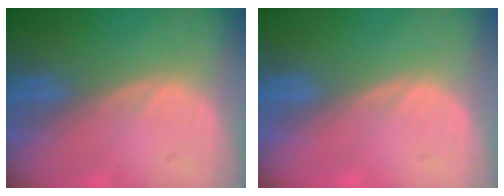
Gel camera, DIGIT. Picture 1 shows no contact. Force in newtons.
{"total": 0.0}